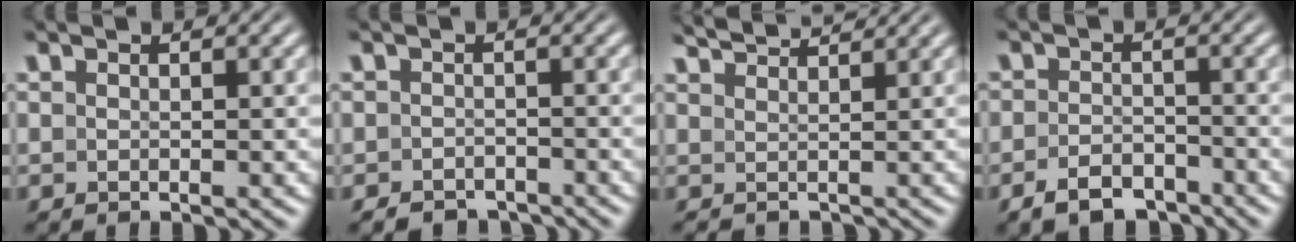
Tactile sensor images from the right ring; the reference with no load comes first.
{"total": 3.6, "force": [-3.4, 1.1, -0.1], "torque": [0.007, -0.018, -0.051]}
{"total": 2.0, "force": [1.9, 0.1, 0.6], "torque": [-0.005, -0.006, 0.046]}
{"total": 4.0, "force": [-3.5, 1.8, 0.7], "torque": [-0.002, -0.008, -0.059]}